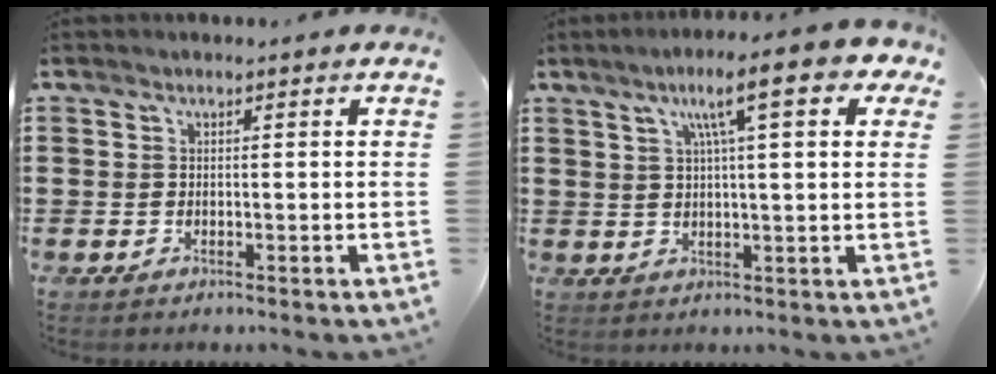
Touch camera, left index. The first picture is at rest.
{"total": 10.1, "force": [5.1, 1.4, 8.6], "torque": [-0.153, -0.001, 0.079]}